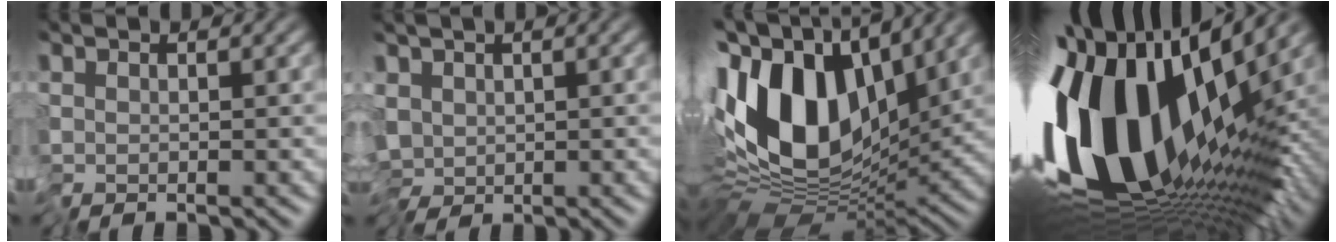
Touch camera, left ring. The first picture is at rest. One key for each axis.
{"total": 5.1, "fx": -0.9, "fy": 3.6, "fz": 3.4, "tx": -0.053, "ty": -0.021, "tz": -0.008}
{"total": 13.9, "fx": 2.2, "fy": 8.0, "fz": 11.1, "tx": -0.212, "ty": 0.004, "tz": 0.029}
{"total": 16.6, "fx": 0.6, "fy": 9.3, "fz": 13.8, "tx": -0.272, "ty": -0.020, "tz": 0.019}